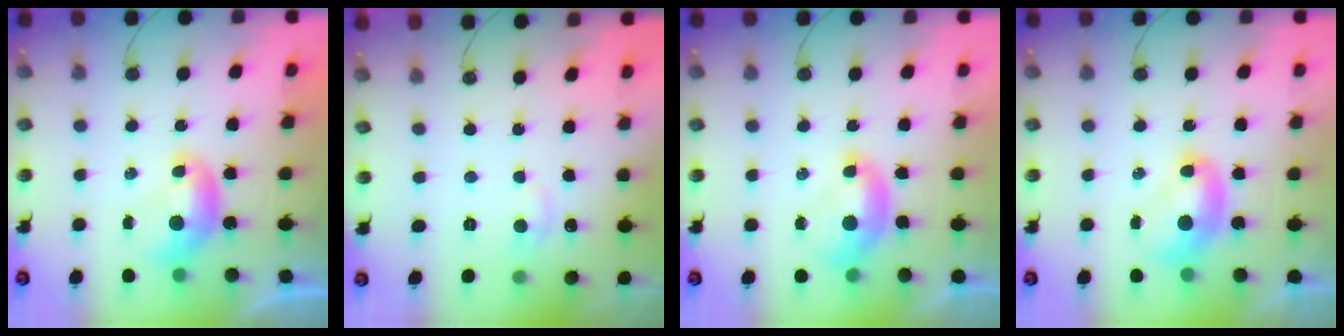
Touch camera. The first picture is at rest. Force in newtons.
{"total": 1.7, "press": 1.5, "slide": 0.7}
{"total": 1.8, "press": 1.7, "slide": 0.7}
{"total": 2.4, "press": 2.4, "slide": 0.2}